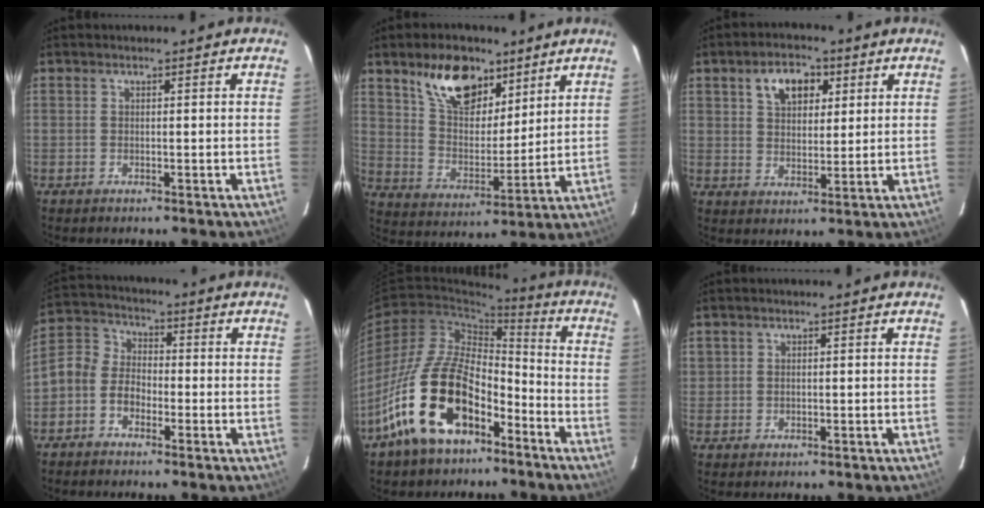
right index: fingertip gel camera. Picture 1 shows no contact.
{"total": 14.4, "force": [9.1, 7.6, 8.1], "torque": [-0.140, 0.017, 0.169]}
{"total": 7.8, "force": [3.5, 4.8, 4.9], "torque": [-0.082, 0.022, 0.062]}
{"total": 8.3, "force": [-3.4, 6.4, 4.1], "torque": [-0.103, 0.031, -0.077]}
{"total": 18.0, "force": [-10.5, 9.1, 11.4], "torque": [-0.220, 0.014, -0.186]}
{"total": 1.0, "force": [0.3, 1.0, 0.0], "torque": [0.005, 0.003, 0.004]}